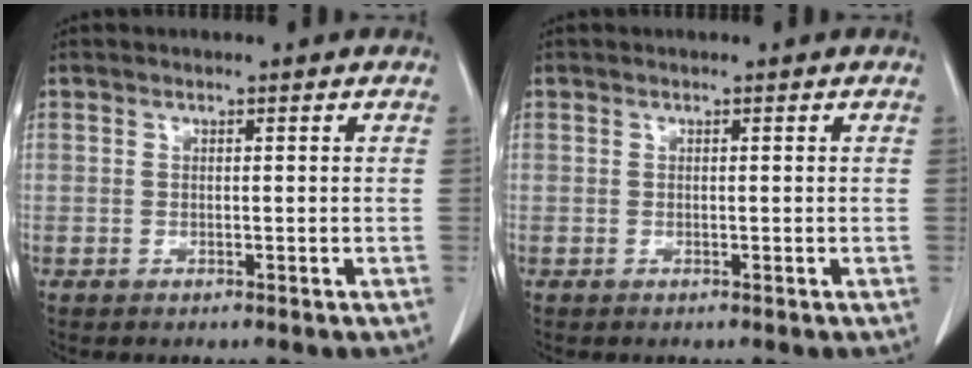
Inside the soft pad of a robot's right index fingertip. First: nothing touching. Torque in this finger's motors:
{"motor_torque": [0.00, 0.00, 0.00, 0.00]}